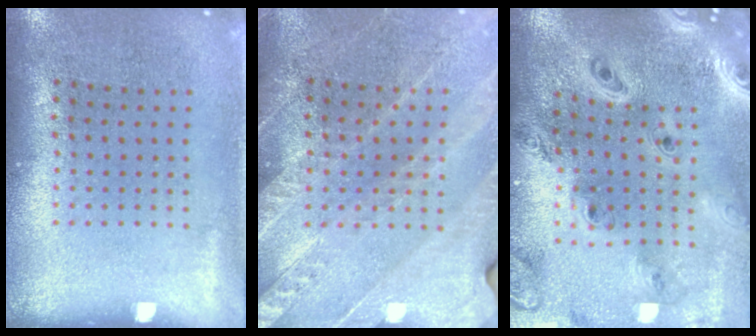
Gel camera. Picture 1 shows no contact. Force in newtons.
{"total": 2.9, "press": 2.7, "slide": 0.9}
{"total": 3.0, "press": 2.5, "slide": 1.7}